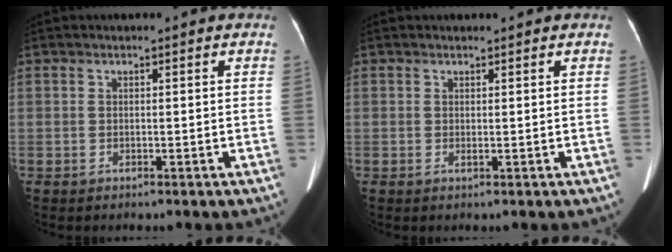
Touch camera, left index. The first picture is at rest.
{"total": 0.8, "force": [0.6, 0.2, 0.6], "torque": [-0.013, 0.005, 0.011]}